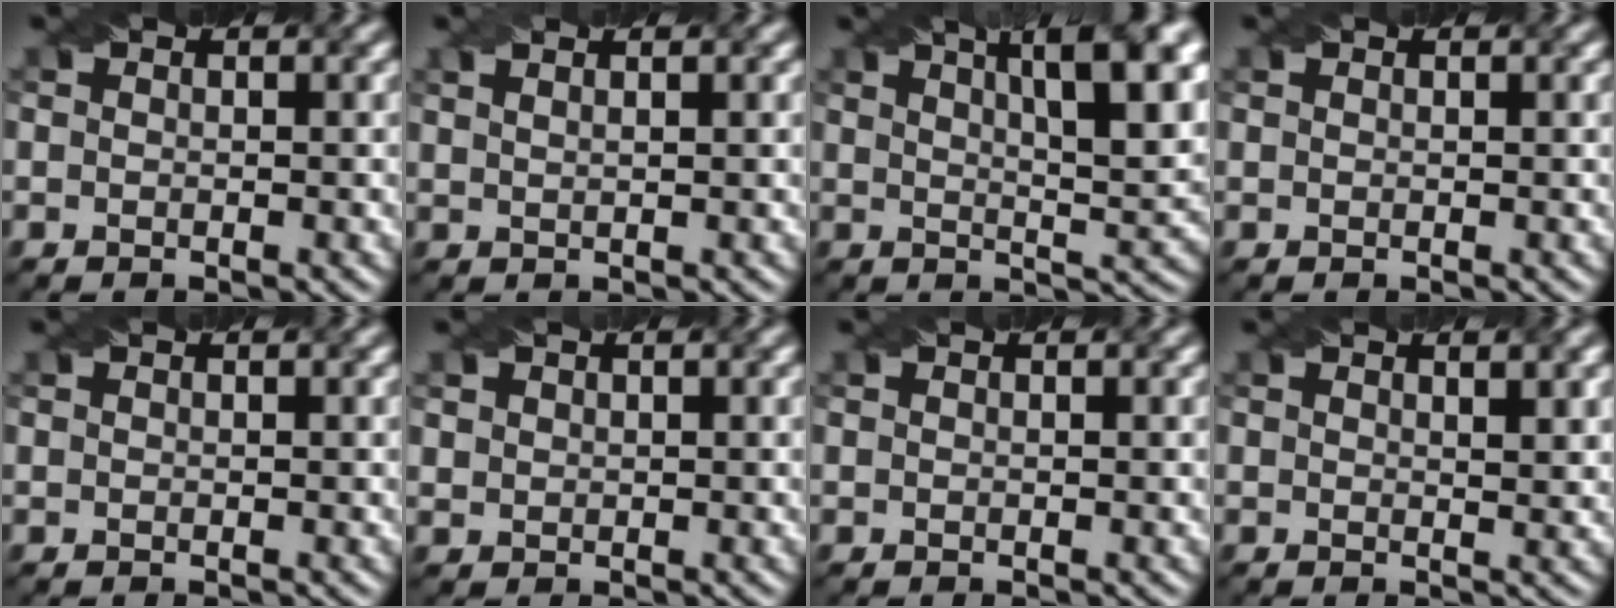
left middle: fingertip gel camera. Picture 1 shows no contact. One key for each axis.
{"total": 3.2, "fx": 1.9, "fy": 1.6, "fz": 2.1, "tx": -0.014, "ty": 0.024, "tz": 0.001}
{"total": 10.8, "fx": 5.0, "fy": 3.5, "fz": 9.0, "tx": -0.084, "ty": 0.034, "tz": 0.054}
{"total": 0.0}
{"total": 0.0}
{"total": 0.6, "fx": 0.2, "fy": 0.6, "fz": -0.2, "tx": 0.005, "ty": 0.001, "tz": 0.016}
{"total": 0.0}
{"total": 2.5, "fx": 1.5, "fy": 0.7, "fz": 1.8, "tx": -0.013, "ty": 0.005, "tz": 0.012}